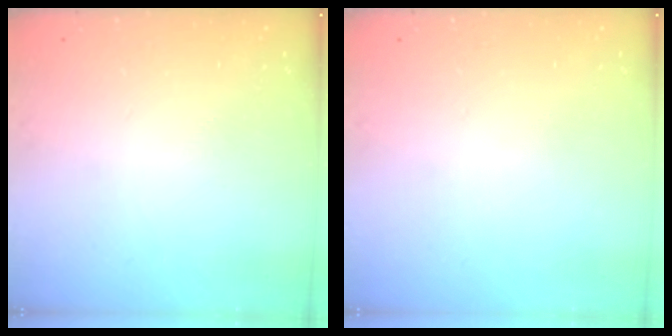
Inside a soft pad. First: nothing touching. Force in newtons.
{"total": 0.0}